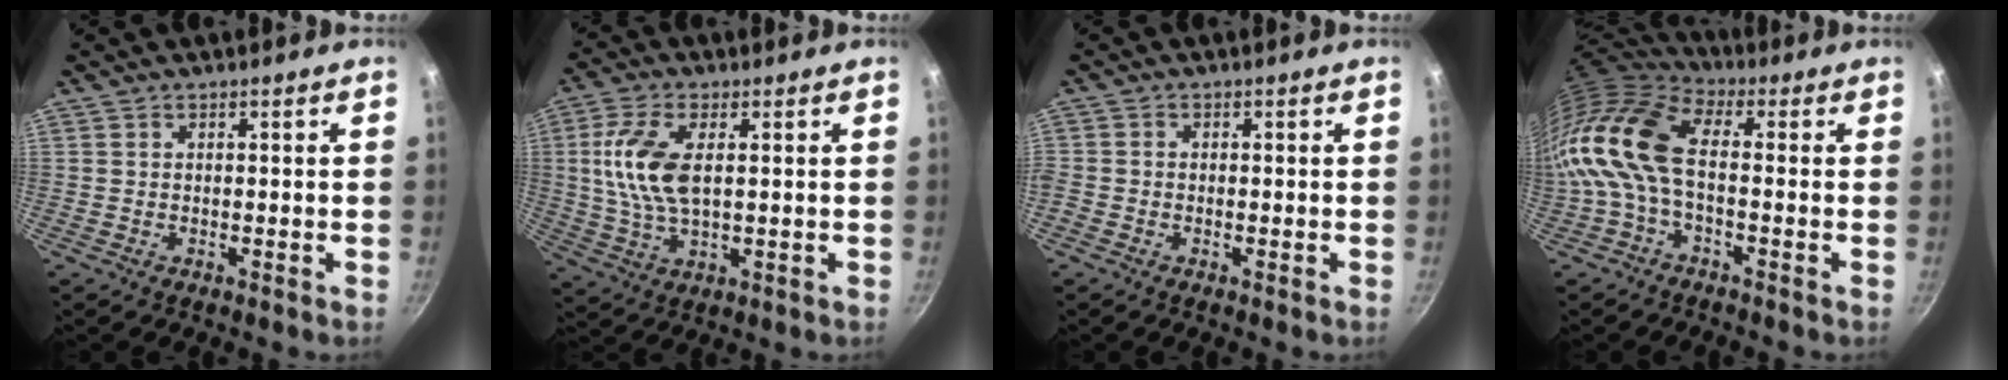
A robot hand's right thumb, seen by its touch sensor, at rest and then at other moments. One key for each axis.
{"total": 11.0, "fx": 1.8, "fy": 5.4, "fz": 9.4, "tx": -0.190, "ty": 0.002, "tz": 0.035}
{"total": 1.3, "fx": -0.6, "fy": 1.0, "fz": 0.5, "tx": -0.013, "ty": 0.003, "tz": -0.016}
{"total": 14.0, "fx": -0.7, "fy": 7.2, "fz": 12.0, "tx": -0.245, "ty": 0.021, "tz": -0.031}